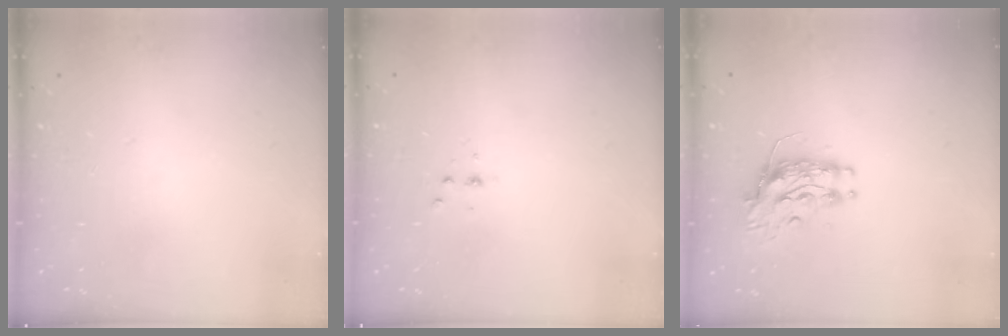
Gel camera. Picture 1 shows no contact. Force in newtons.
{"total": 2.3, "press": 2.3, "slide": 0.3}
{"total": 9.3, "press": 9.2, "slide": 0.6}